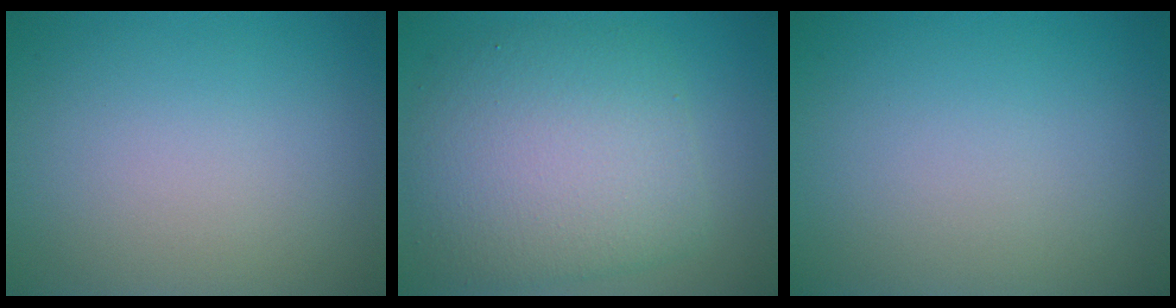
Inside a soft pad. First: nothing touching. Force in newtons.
{"total": 8.2, "press": 8.2, "slide": 0.3}
{"total": 0.0}